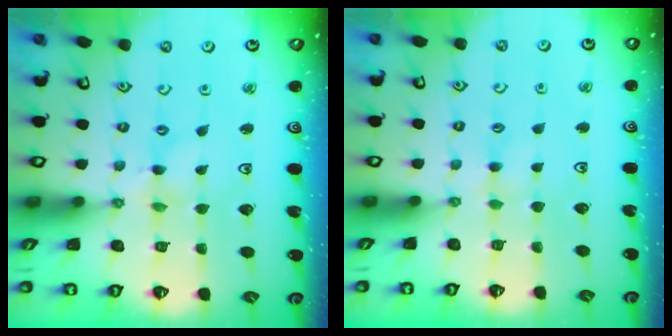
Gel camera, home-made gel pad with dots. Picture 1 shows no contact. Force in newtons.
{"total": 2.0, "press": 1.9, "slide": 0.4}